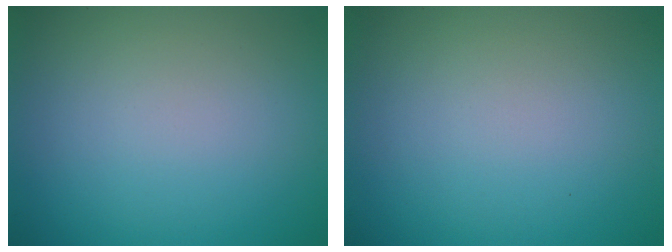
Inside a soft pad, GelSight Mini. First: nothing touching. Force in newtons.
{"total": 0.0}